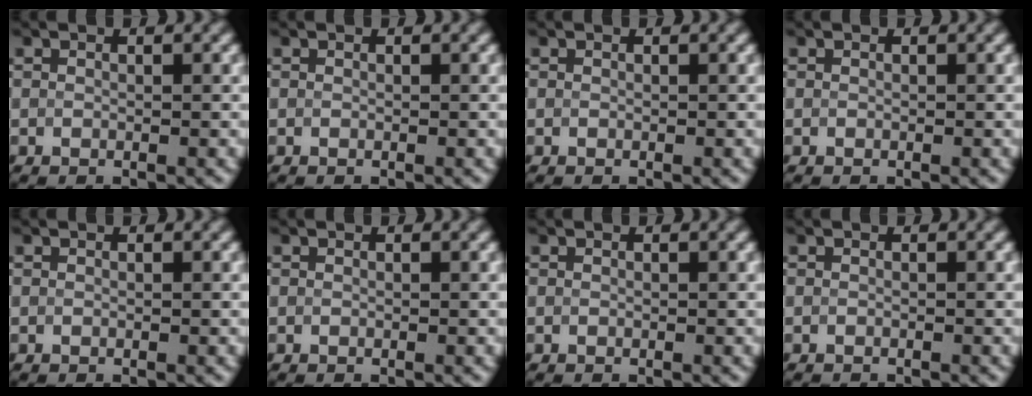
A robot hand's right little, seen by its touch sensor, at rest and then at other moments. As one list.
[{"total": 0.0}, {"total": 0.0}, {"total": 0.0}, {"total": 0.0}, {"total": 0.0}, {"total": 0.0}, {"total": 0.7, "force": [-0.7, 0.0, 0.0], "torque": [0.004, -0.005, -0.012]}]